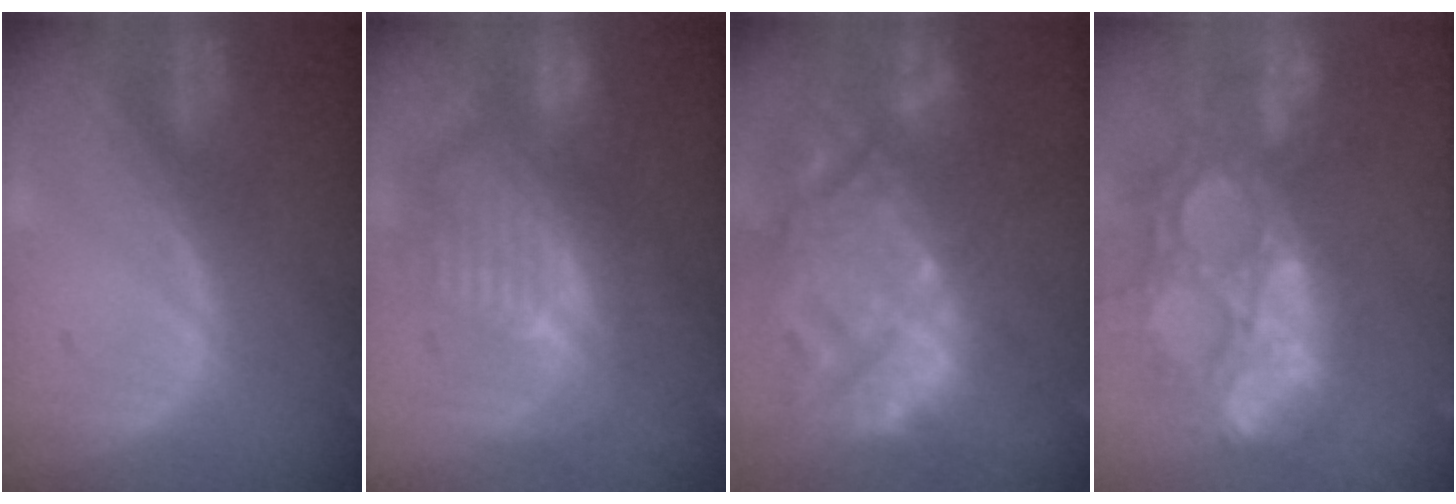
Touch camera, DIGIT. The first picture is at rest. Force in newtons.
{"total": 11.0, "press": 9.6, "slide": 5.3}
{"total": 15.0, "press": 12.9, "slide": 7.7}
{"total": 14.8, "press": 12.3, "slide": 8.3}